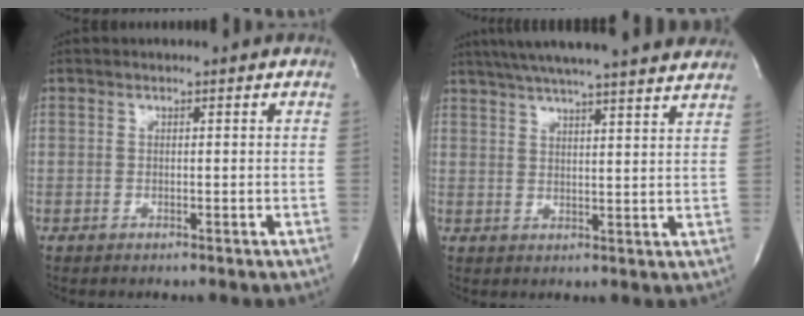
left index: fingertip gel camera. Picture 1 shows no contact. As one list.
[{"total": 22.7, "force": [20.0, 1.2, 10.7], "torque": [-0.179, 0.018, 0.262]}]